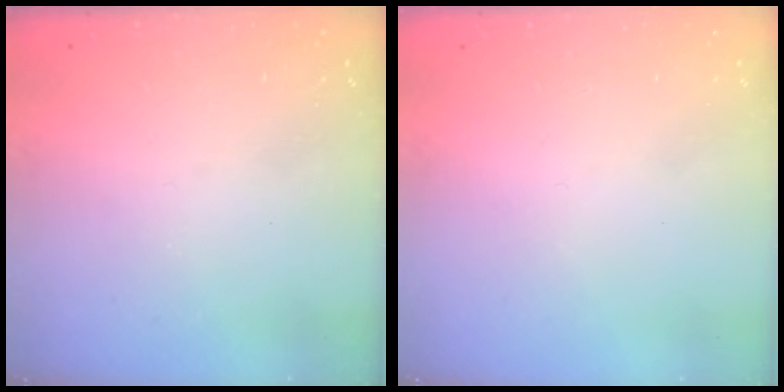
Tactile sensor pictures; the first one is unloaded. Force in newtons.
{"total": 1.6, "press": 1.6, "slide": 0.1}